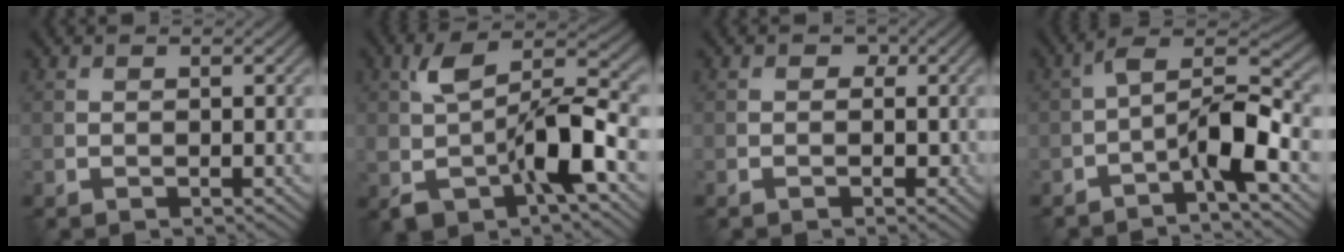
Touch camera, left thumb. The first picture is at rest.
{"total": 11.1, "force": [-2.5, 5.3, 9.4], "torque": [-0.185, 0.008, -0.051]}
{"total": 1.7, "force": [-0.3, 1.4, 0.8], "torque": [-0.003, -0.004, -0.006]}
{"total": 7.4, "force": [-3.4, 2.0, 6.2], "torque": [-0.103, 0.022, -0.073]}